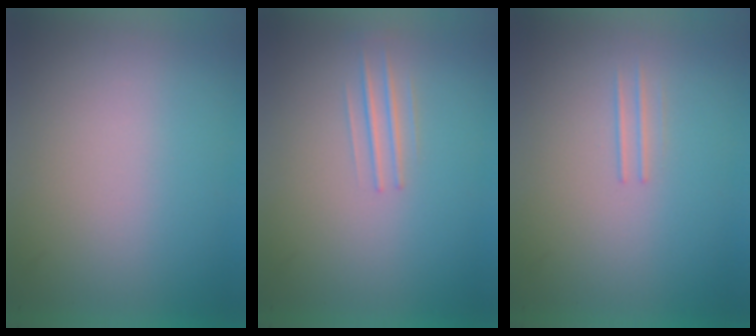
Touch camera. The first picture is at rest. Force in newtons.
{"total": 1.2}
{"total": 1.2}